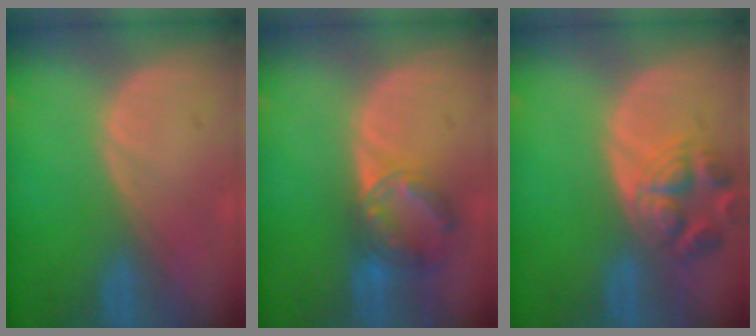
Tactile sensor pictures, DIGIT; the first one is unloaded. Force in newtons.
{"total": 7.1, "press": 6.1, "slide": 3.6}
{"total": 6.5, "press": 6.2, "slide": 2.1}